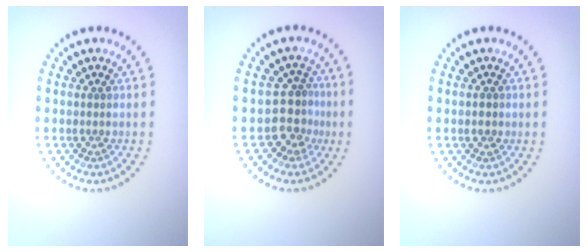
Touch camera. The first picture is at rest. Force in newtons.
{"total": 3.0, "press": 2.4, "slide": 1.8}
{"total": 1.2, "press": 1.2, "slide": 0.1}